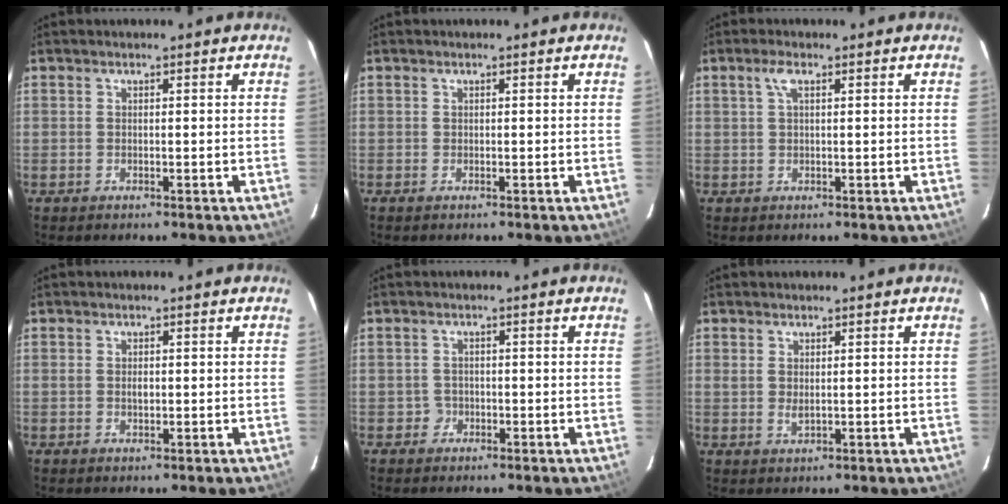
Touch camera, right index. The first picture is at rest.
{"total": 0.0}
{"total": 2.1, "force": [0.9, 0.7, 1.8], "torque": [-0.039, 0.007, 0.018]}
{"total": 1.3, "force": [-0.1, 0.8, 1.0], "torque": [-0.018, 0.001, -0.002]}
{"total": 1.8, "force": [-0.8, 1.6, -0.1], "torque": [0.002, 0.006, -0.011]}
{"total": 1.6, "force": [0.3, 0.8, 1.4], "torque": [-0.028, -0.003, 0.007]}